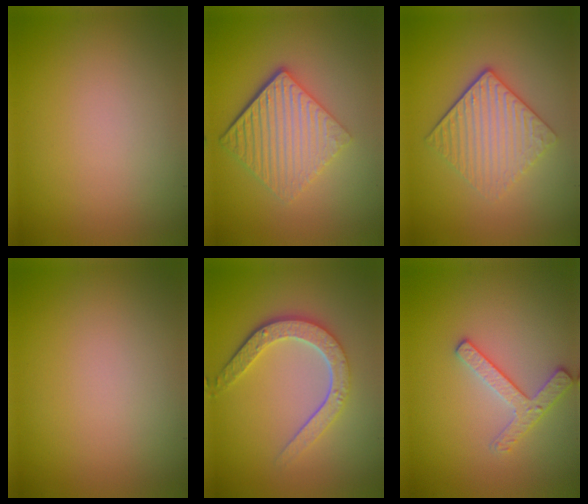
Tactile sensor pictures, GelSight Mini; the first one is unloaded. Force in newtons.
{"total": 6.2, "press": 4.2, "slide": 4.5}
{"total": 4.1, "press": 3.4, "slide": 2.3}
{"total": 0.0}
{"total": 4.6, "press": 3.5, "slide": 3.0}
{"total": 2.5, "press": 2.4, "slide": 0.5}